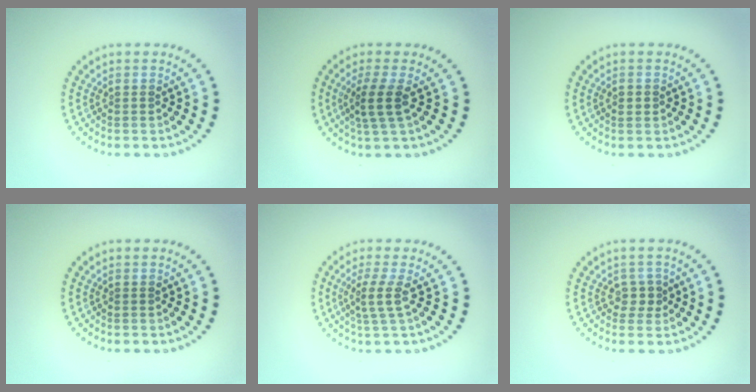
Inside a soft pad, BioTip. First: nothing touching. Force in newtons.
{"total": 2.6, "press": 2.1, "slide": 1.6}
{"total": 1.1, "press": 1.1, "slide": 0.1}
{"total": 0.0}
{"total": 2.2, "press": 1.5, "slide": 1.5}
{"total": 1.6, "press": 1.3, "slide": 0.9}